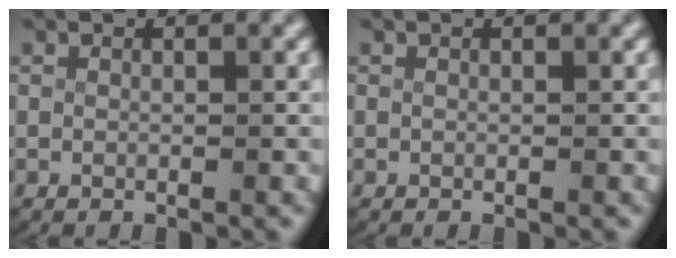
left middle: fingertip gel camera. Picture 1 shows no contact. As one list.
[{"total": 0.0}]